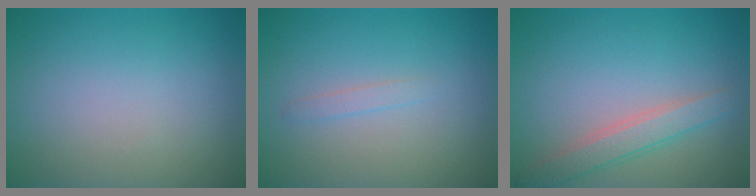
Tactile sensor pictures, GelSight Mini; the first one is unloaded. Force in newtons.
{"total": 0.8, "press": 0.8, "slide": 0.0}
{"total": 2.7, "press": 2.7, "slide": 0.1}